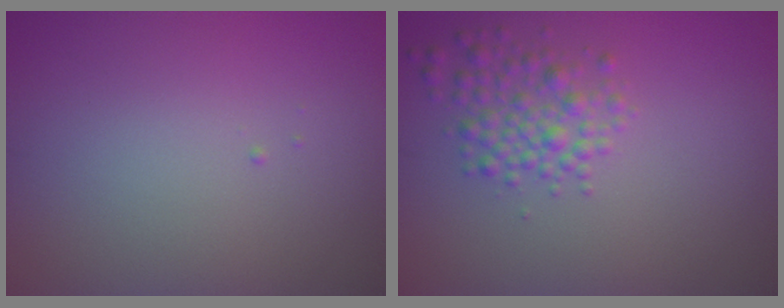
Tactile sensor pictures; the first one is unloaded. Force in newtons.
{"total": 3.0, "press": 3.0, "slide": 0.1}